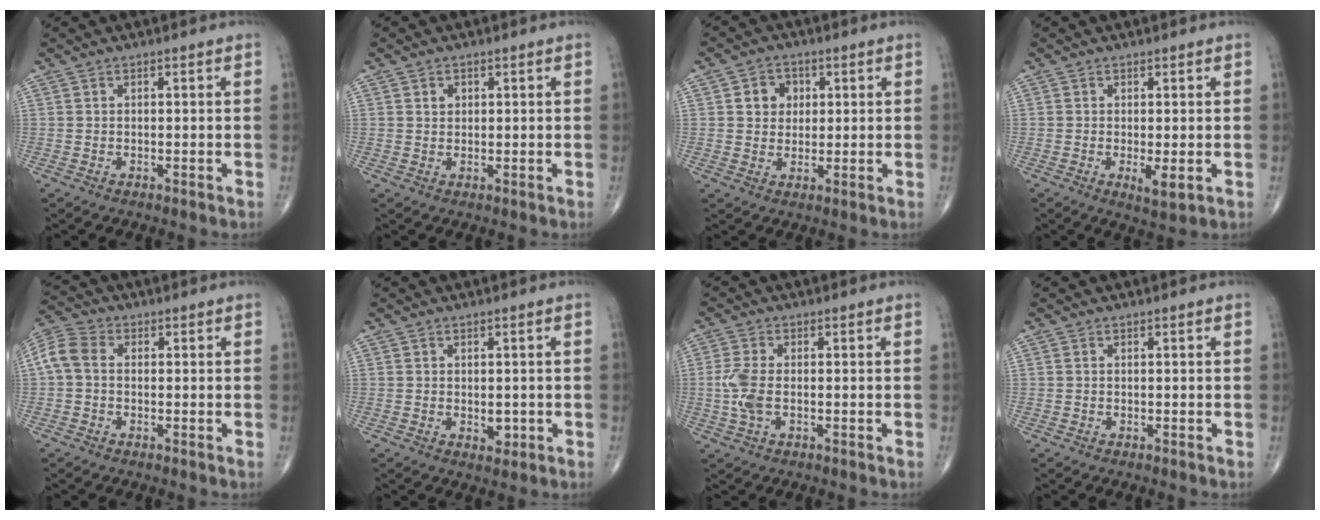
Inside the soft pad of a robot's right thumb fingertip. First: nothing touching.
{"total": 1.6, "force": [0.6, 1.3, 0.8], "torque": [-0.005, -0.002, 0.010]}
{"total": 5.3, "force": [1.4, 4.6, 2.4], "torque": [-0.009, 0.000, 0.018]}
{"total": 3.3, "force": [-0.6, 1.0, 3.1], "torque": [-0.053, -0.011, -0.009]}
{"total": 6.1, "force": [0.2, 4.4, 4.2], "torque": [-0.093, 0.019, -0.007]}
{"total": 2.2, "force": [-0.2, 1.5, 1.6], "torque": [-0.014, -0.004, 0.002]}
{"total": 4.9, "force": [-0.6, 2.4, 4.2], "torque": [-0.110, 0.002, -0.016]}
{"total": 0.0}